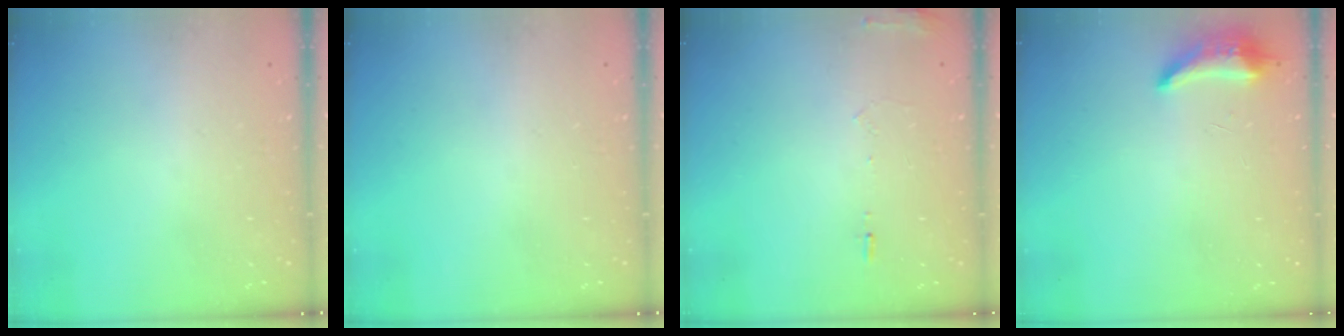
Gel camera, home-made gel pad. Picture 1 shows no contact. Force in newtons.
{"total": 0.0}
{"total": 6.4, "press": 6.2, "slide": 1.5}
{"total": 8.3, "press": 8.1, "slide": 1.5}